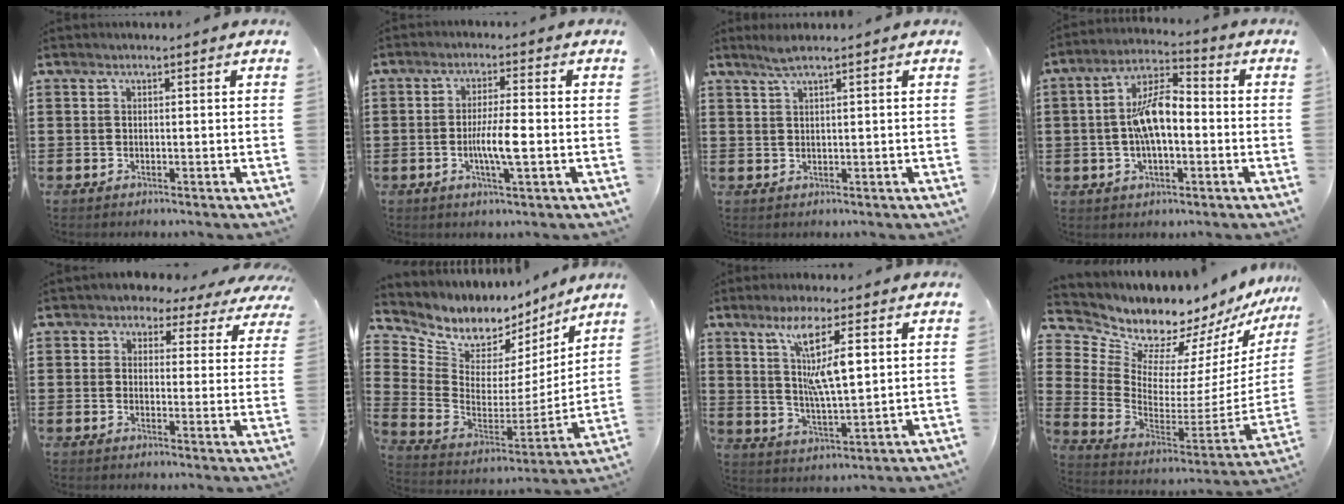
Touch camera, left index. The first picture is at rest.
{"total": 5.9, "force": [-1.1, 0.8, 5.7], "torque": [-0.110, -0.004, -0.026]}
{"total": 2.1, "force": [1.4, -0.1, 1.6], "torque": [-0.032, 0.001, 0.025]}
{"total": 8.9, "force": [-0.7, 3.7, 8.0], "torque": [-0.172, 0.006, -0.019]}
{"total": 2.7, "force": [2.2, 1.5, 0.5], "torque": [-0.028, -0.008, 0.034]}
{"total": 6.9, "force": [5.2, 4.4, 1.0], "torque": [-0.062, -0.038, 0.094]}
{"total": 9.7, "force": [4.0, 2.2, 8.5], "torque": [-0.166, 0.001, 0.066]}
{"total": 9.6, "force": [9.0, 3.1, 0.4], "torque": [-0.064, -0.085, 0.160]}